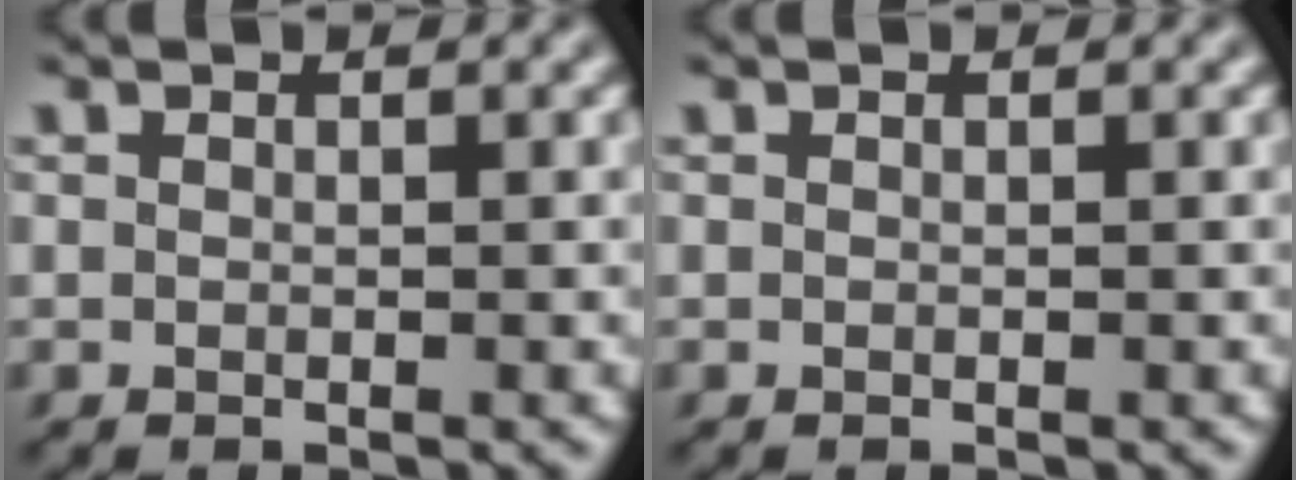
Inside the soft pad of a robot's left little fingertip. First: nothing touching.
{"total": 0.0}